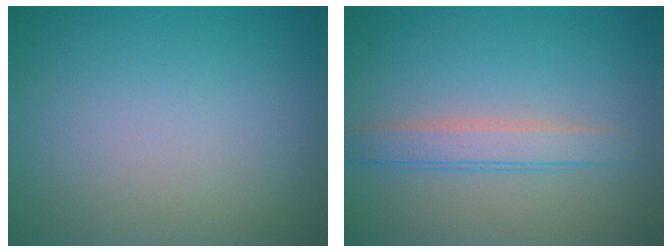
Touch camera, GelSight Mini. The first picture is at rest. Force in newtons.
{"total": 2.6, "press": 2.6, "slide": 0.0}